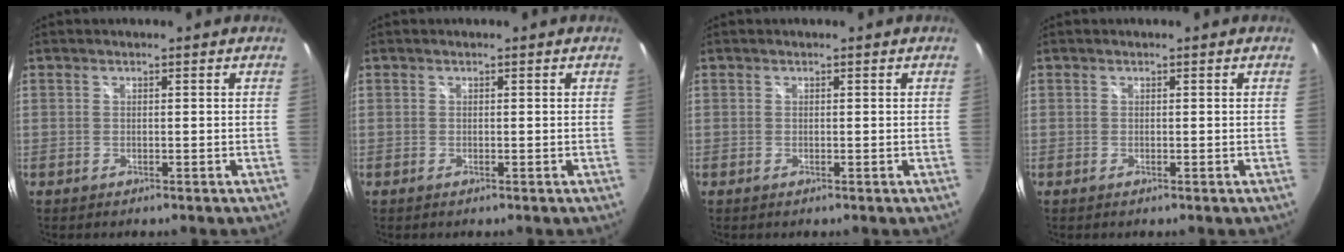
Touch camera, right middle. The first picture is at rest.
{"total": 0.0}
{"total": 0.0}
{"total": 0.0}